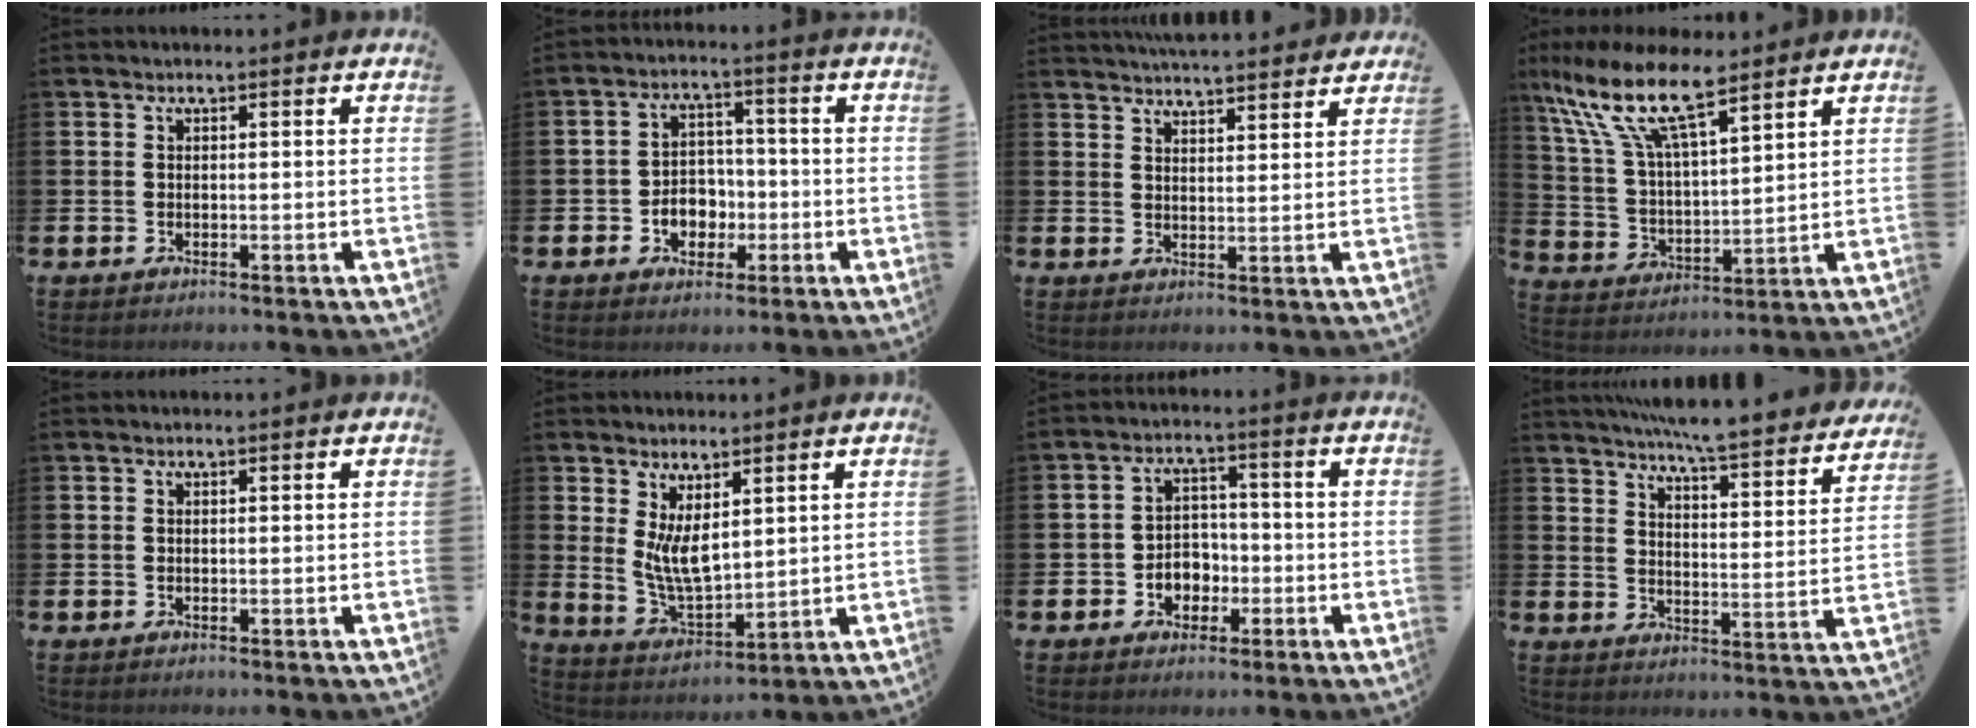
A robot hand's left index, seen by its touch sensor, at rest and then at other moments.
{"total": 4.5, "force": [-1.3, 3.9, 1.8], "torque": [-0.036, 0.005, -0.031]}
{"total": 4.6, "force": [4.6, 0.0, 0.2], "torque": [-0.012, -0.024, 0.083]}
{"total": 12.3, "force": [9.2, 3.7, 7.2], "torque": [-0.176, -0.034, 0.162]}
{"total": 0.0}
{"total": 5.9, "force": [3.1, 2.6, 4.3], "torque": [-0.074, -0.028, 0.053]}
{"total": 3.8, "force": [-1.3, 3.3, 1.4], "torque": [-0.027, 0.003, -0.034]}
{"total": 7.1, "force": [6.8, -0.2, 2.3], "torque": [-0.064, -0.053, 0.115]}